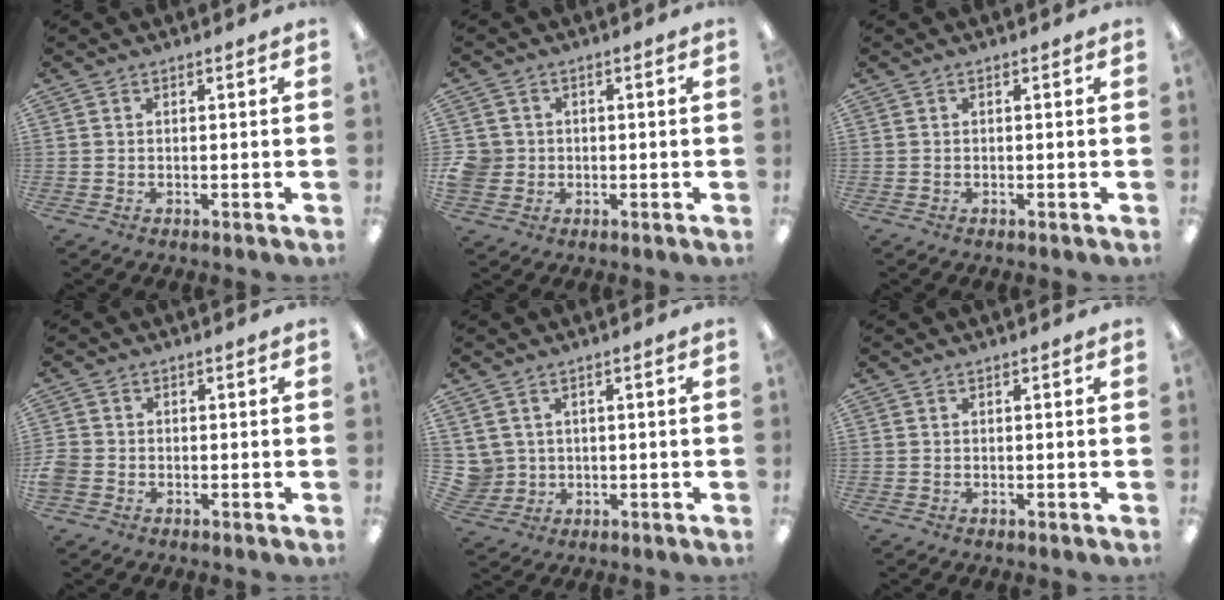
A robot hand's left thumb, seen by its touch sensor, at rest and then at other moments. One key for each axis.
{"total": 5.0, "fx": -0.1, "fy": 4.8, "fz": 1.4, "tx": -0.037, "ty": 0.006, "tz": -0.001}
{"total": 0.0}
{"total": 2.9, "fx": -1.0, "fy": 2.4, "fz": 1.3, "tx": -0.018, "ty": 0.007, "tz": -0.018}
{"total": 4.1, "fx": 1.5, "fy": 3.8, "fz": 0.1, "tx": -0.024, "ty": 0.000, "tz": 0.030}
{"total": 0.0}